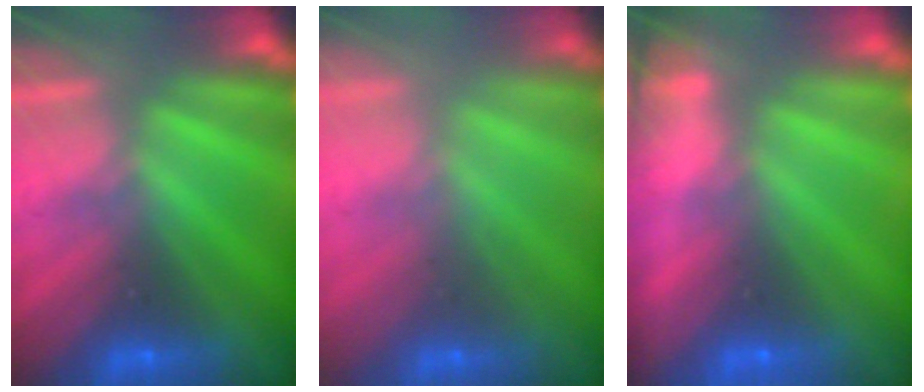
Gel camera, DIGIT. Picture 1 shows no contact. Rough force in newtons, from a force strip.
{"total": 2.5}
{"total": 10.7}